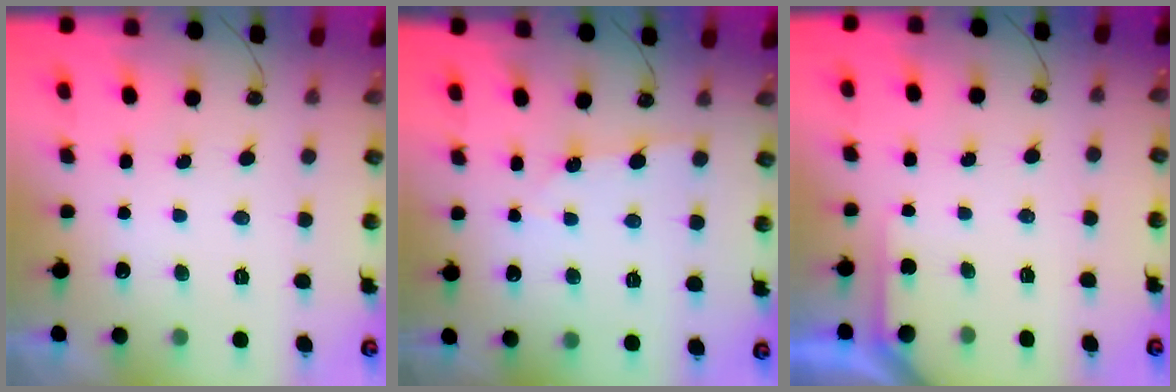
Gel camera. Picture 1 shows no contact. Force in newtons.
{"total": 1.8, "press": 1.7, "slide": 0.3}
{"total": 2.9, "press": 2.8, "slide": 0.2}